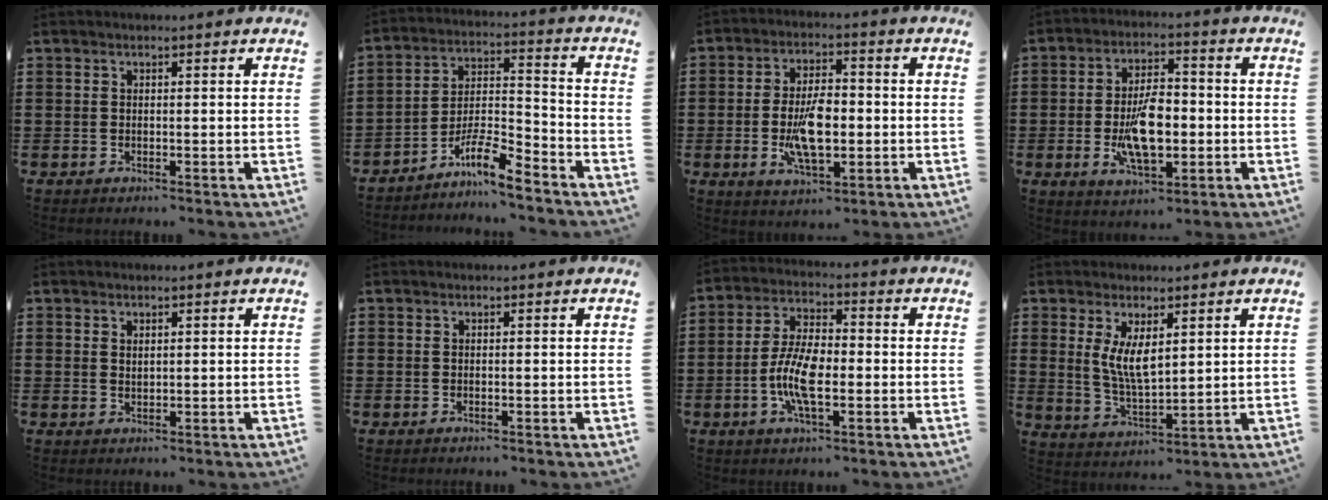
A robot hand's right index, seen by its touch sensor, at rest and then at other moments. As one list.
[{"total": 8.3, "force": [-6.8, 1.2, 4.5], "torque": [-0.084, 0.008, -0.128]}, {"total": 8.8, "force": [-1.5, 3.9, 7.8], "torque": [-0.159, -0.008, -0.034]}, {"total": 9.9, "force": [-1.8, 4.6, 8.6], "torque": [-0.160, -0.008, -0.038]}, {"total": 0.9, "force": [0.7, 0.5, 0.4], "torque": [-0.009, 0.003, 0.014]}, {"total": 0.0}, {"total": 8.3, "force": [-2.1, 3.3, 7.3], "torque": [-0.165, -0.005, -0.047]}, {"total": 5.8, "force": [1.8, 2.4, 5.0], "torque": [-0.102, 0.002, 0.033]}]